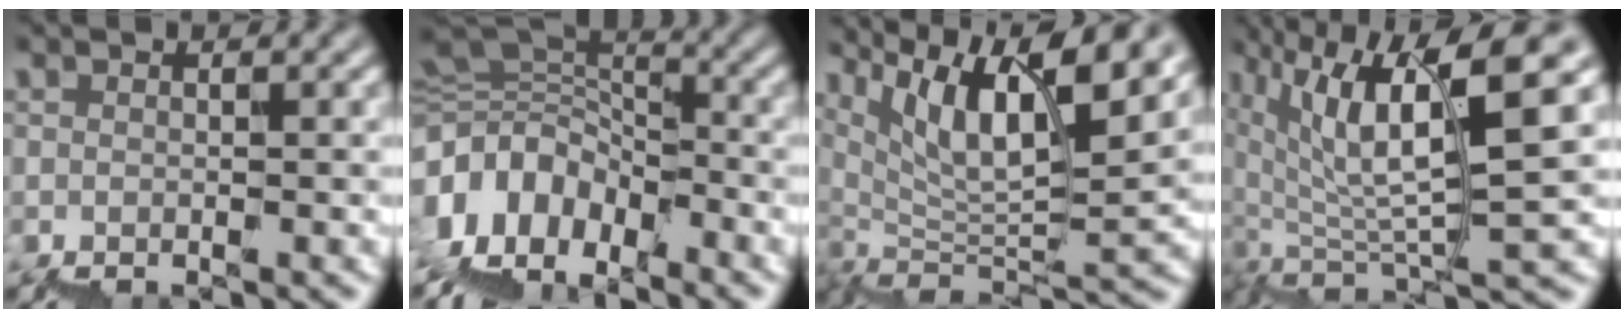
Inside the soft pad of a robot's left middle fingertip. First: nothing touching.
{"total": 9.5, "force": [-4.7, 6.7, 4.8], "torque": [-0.120, 0.022, -0.080]}
{"total": 11.7, "force": [8.2, 2.9, 7.9], "torque": [-0.132, 0.021, 0.153]}
{"total": 9.7, "force": [4.3, 2.2, 8.4], "torque": [-0.148, 0.020, 0.077]}